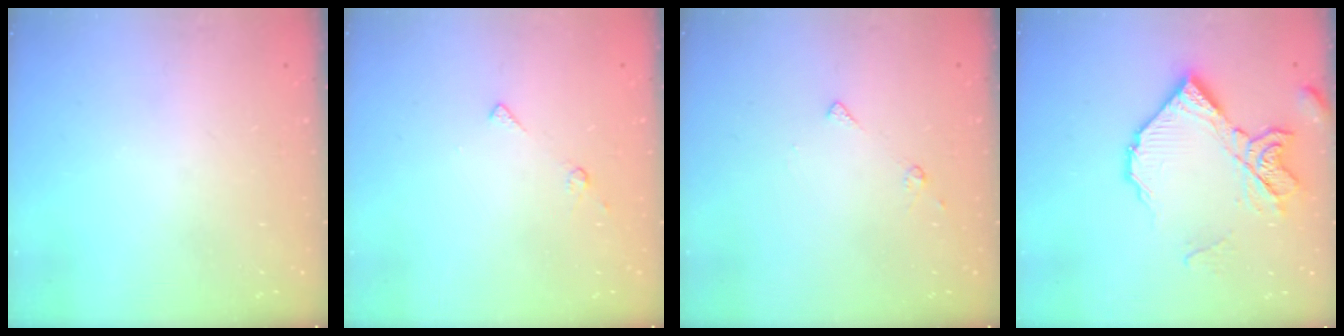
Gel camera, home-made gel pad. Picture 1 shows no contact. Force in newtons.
{"total": 5.4, "press": 5.3, "slide": 0.7}
{"total": 4.9, "press": 4.8, "slide": 0.6}
{"total": 17.0, "press": 16.9, "slide": 1.8}